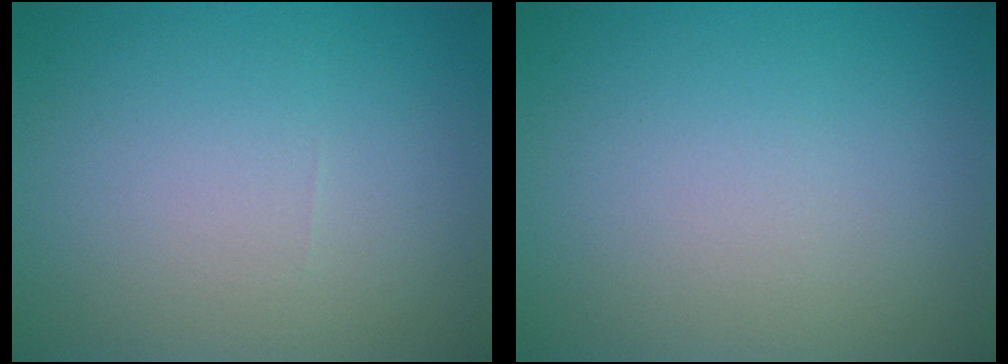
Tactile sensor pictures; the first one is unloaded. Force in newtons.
{"total": 0.0}